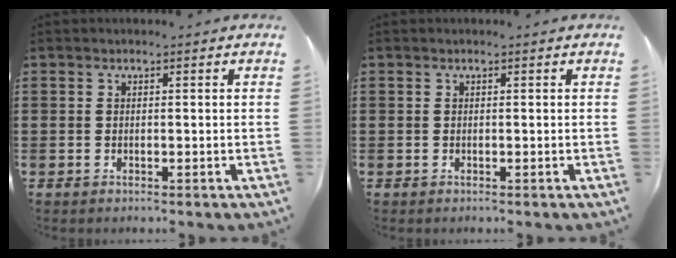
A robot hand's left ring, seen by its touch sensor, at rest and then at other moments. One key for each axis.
{"total": 0.0}